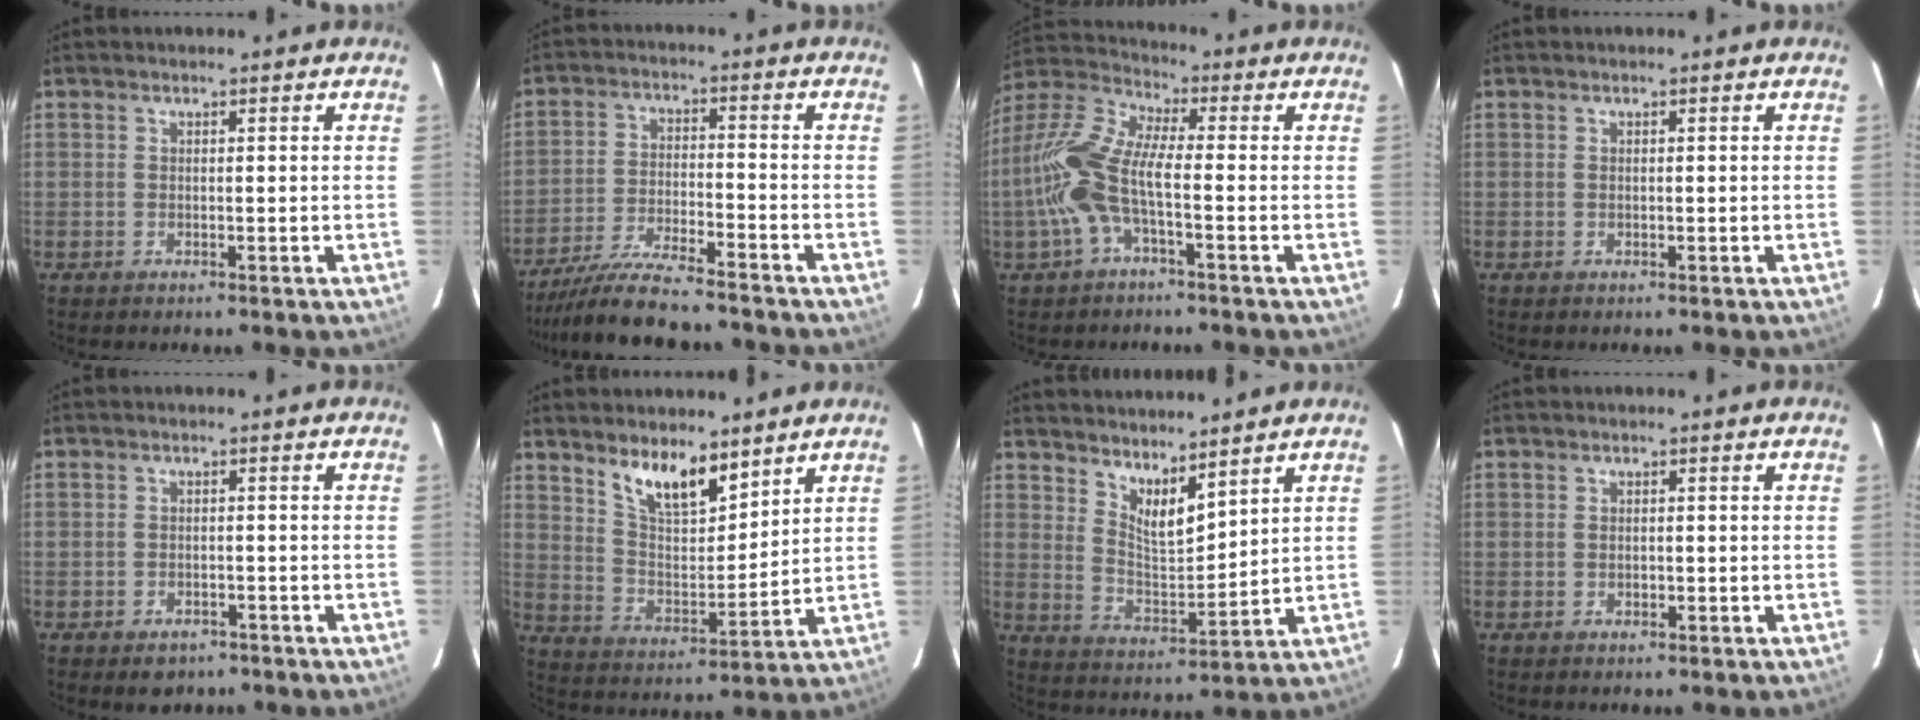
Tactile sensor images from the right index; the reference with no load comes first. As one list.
[{"total": 13.1, "force": [-12.0, 0.9, 5.3], "torque": [-0.118, -0.019, -0.207]}, {"total": 12.1, "force": [-2.9, 3.5, 11.2], "torque": [-0.246, 0.005, -0.062]}, {"total": 0.0}, {"total": 4.0, "force": [-2.8, 2.6, 1.2], "torque": [-0.028, 0.002, -0.033]}, {"total": 11.0, "force": [7.9, 3.8, 6.6], "torque": [-0.114, -0.005, 0.149]}, {"total": 7.8, "force": [6.1, 2.1, 4.4], "torque": [-0.072, -0.012, 0.112]}, {"total": 1.1, "force": [-0.3, 0.9, 0.5], "torque": [-0.008, 0.002, -0.004]}]